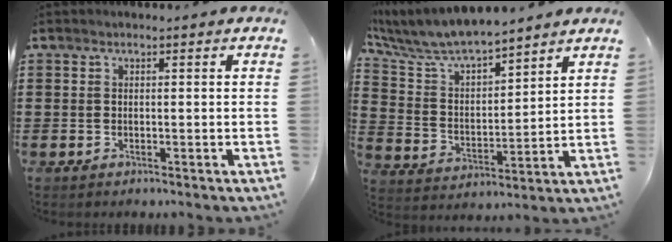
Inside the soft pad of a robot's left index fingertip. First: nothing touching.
{"total": 7.4, "force": [6.9, 1.3, 2.4], "torque": [-0.080, -0.042, 0.118]}